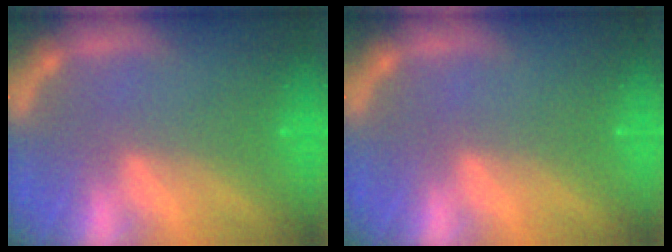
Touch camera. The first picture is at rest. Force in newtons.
{"total": 0.0}